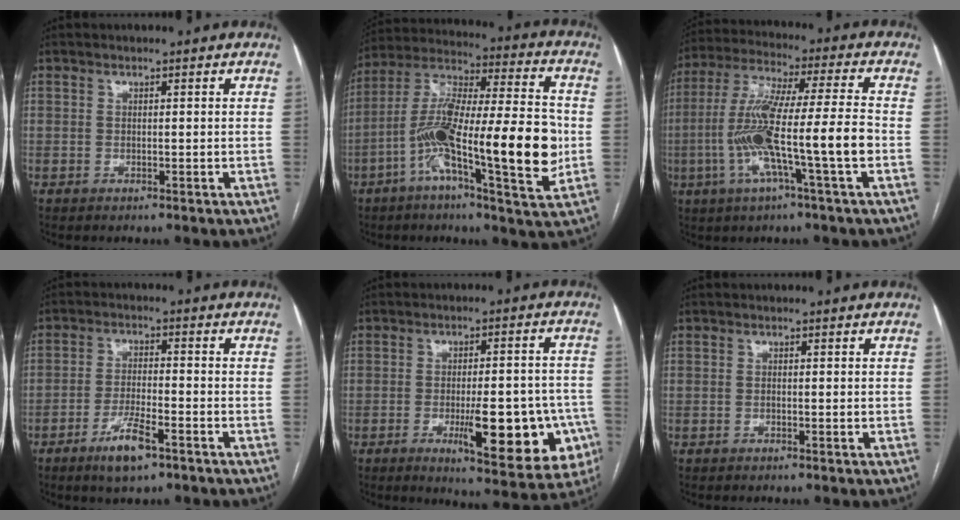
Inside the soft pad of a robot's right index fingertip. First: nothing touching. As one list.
[{"total": 21.7, "force": [-5.0, 3.4, 20.8], "torque": [-0.354, 0.007, -0.084]}, {"total": 15.0, "force": [-3.9, -0.3, 14.5], "torque": [-0.283, 0.007, -0.077]}, {"total": 6.3, "force": [-3.9, 1.2, 4.9], "torque": [-0.093, -0.006, -0.066]}, {"total": 15.9, "force": [-5.3, 4.0, 14.4], "torque": [-0.137, 0.012, -0.056]}, {"total": 0.5, "force": [-0.1, 0.1, 0.5], "torque": [-0.008, -0.001, -0.001]}]